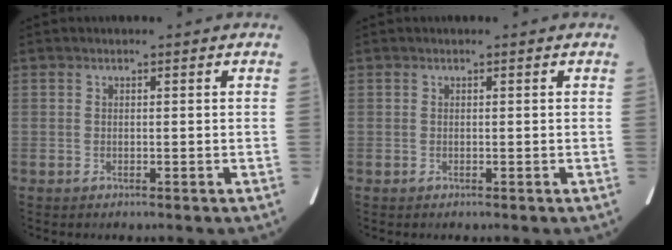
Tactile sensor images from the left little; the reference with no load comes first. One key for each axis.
{"total": 0.0}